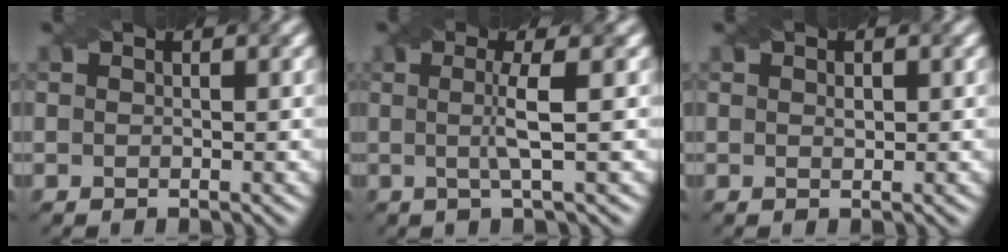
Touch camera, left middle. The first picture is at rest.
{"total": 3.0, "force": [0.0, 0.3, 2.9], "torque": [-0.059, -0.002, -0.003]}
{"total": 0.7, "force": [0.2, 0.4, 0.6], "torque": [-0.010, 0.000, 0.004]}